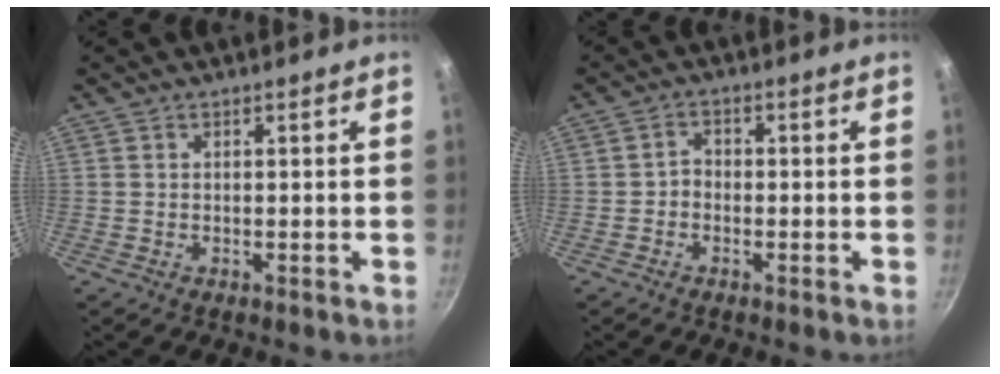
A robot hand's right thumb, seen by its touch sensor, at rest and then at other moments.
{"total": 2.1, "force": [-0.9, 1.6, 1.0], "torque": [-0.011, 0.015, -0.022]}